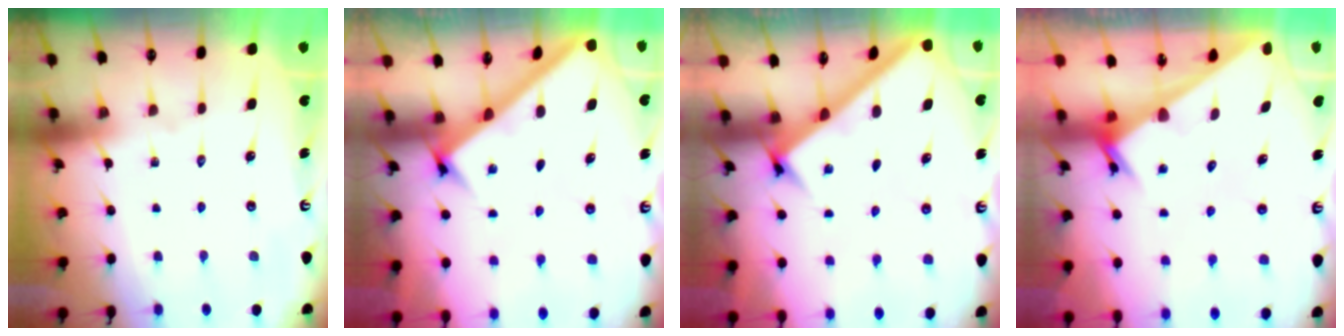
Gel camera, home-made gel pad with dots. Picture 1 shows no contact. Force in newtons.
{"total": 2.6, "press": 2.6, "slide": 0.3}
{"total": 2.6, "press": 2.6, "slide": 0.3}
{"total": 2.4, "press": 2.4, "slide": 0.1}